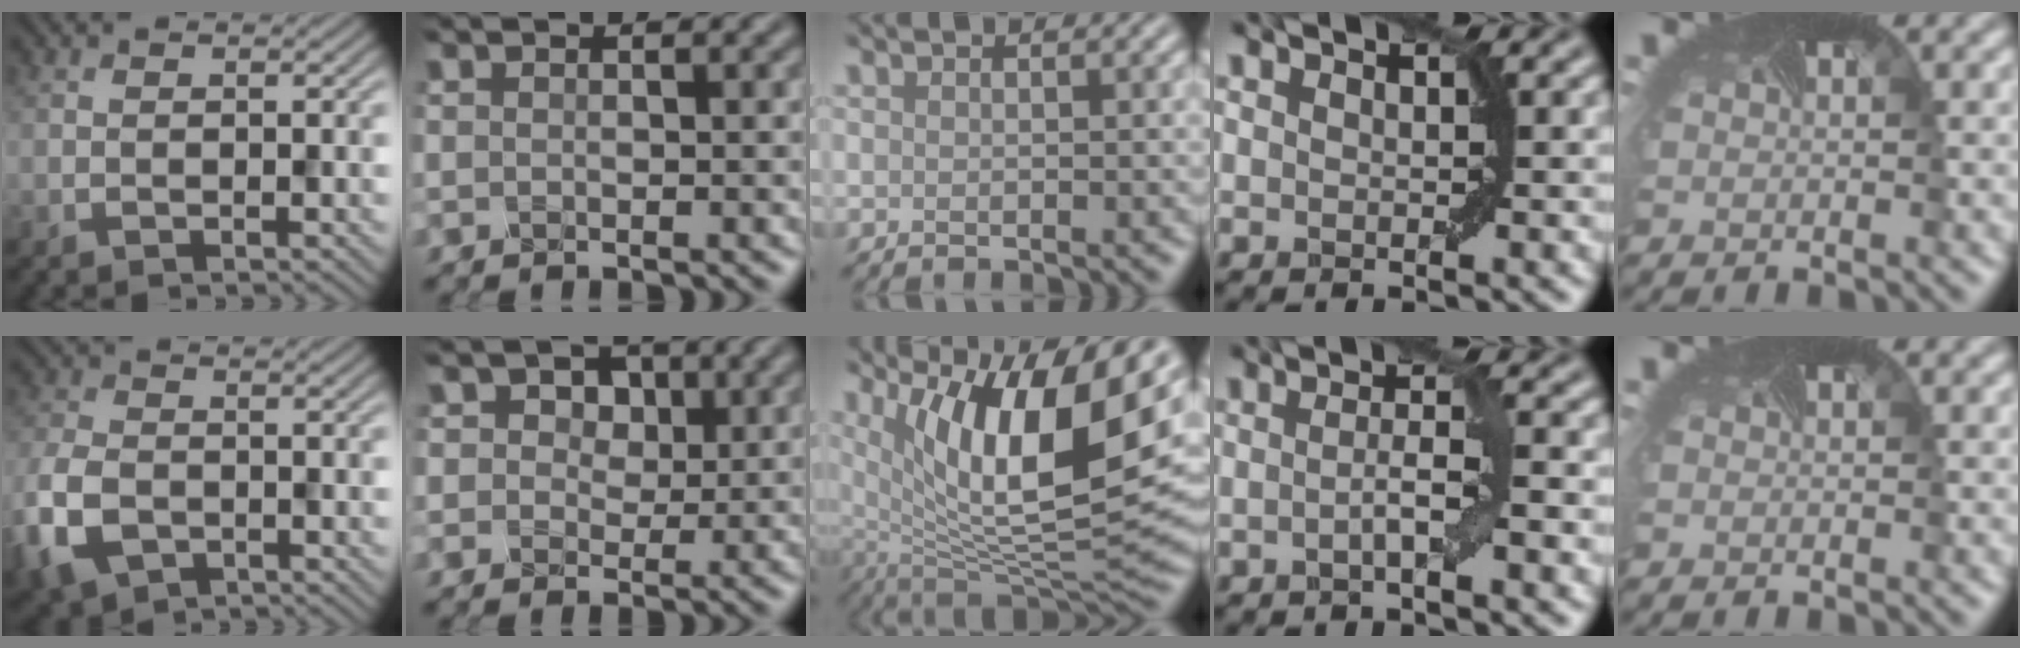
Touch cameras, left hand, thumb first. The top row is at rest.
{"thumb": {"total": 7.9, "force": [-3.4, 5.1, 5.0], "torque": [-0.140, -0.018, -0.073]}, "index": {"total": 4.9, "force": [1.8, 3.8, 2.5], "torque": [-0.051, 0.002, 0.020]}, "middle": {"total": 13.9, "force": [5.5, 4.4, 11.9], "torque": [-0.194, -0.002, 0.098]}, "ring": {"total": 2.7, "force": [-0.5, 0.1, 2.6], "torque": [-0.045, 0.004, -0.012]}}